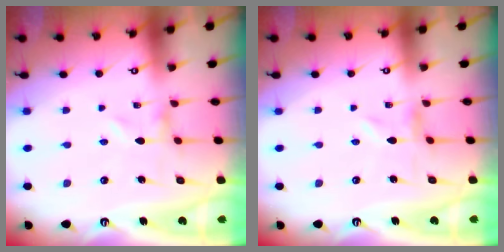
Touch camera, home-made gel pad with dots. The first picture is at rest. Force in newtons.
{"total": 0.0}